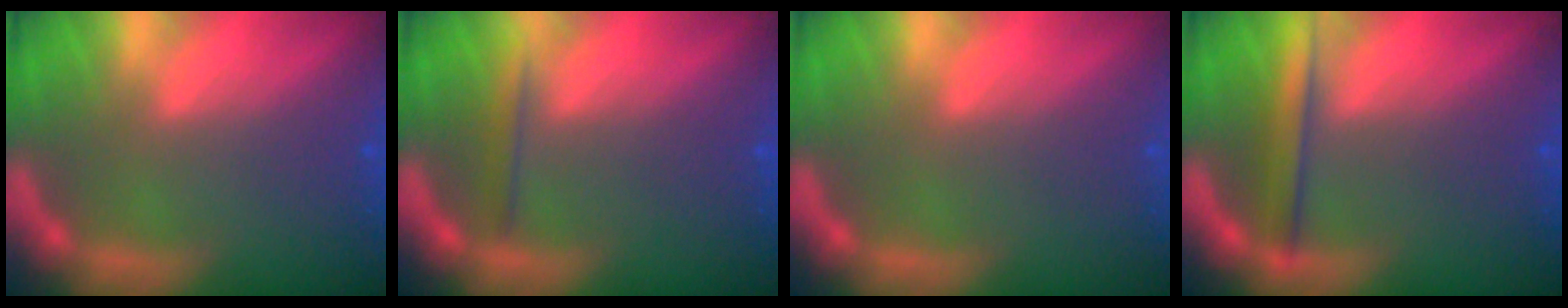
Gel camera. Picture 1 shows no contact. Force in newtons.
{"total": 1.4}
{"total": 0.0}
{"total": 2.9}